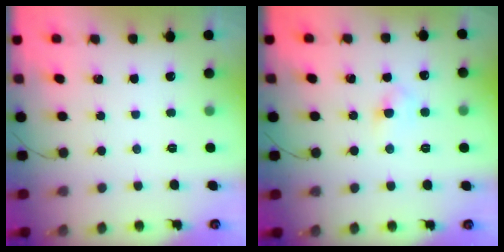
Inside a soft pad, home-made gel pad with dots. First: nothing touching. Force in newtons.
{"total": 3.4, "press": 3.2, "slide": 1.1}